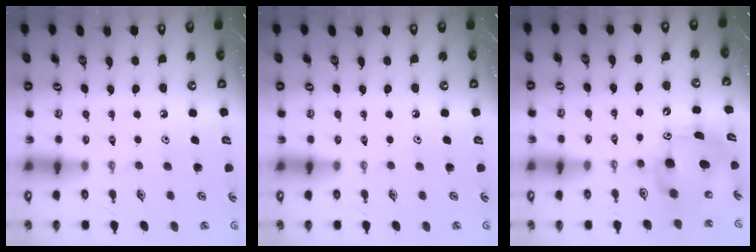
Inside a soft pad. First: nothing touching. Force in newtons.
{"total": 0.0}
{"total": 8.6, "press": 8.3, "slide": 2.1}